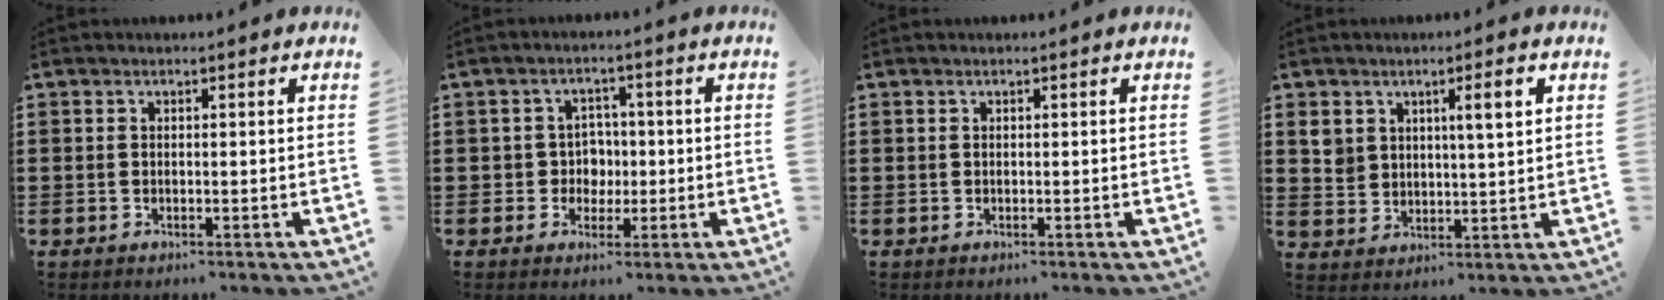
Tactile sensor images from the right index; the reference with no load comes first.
{"total": 3.7, "force": [-0.4, 3.5, 1.1], "torque": [-0.038, 0.007, -0.012]}
{"total": 0.0}
{"total": 5.4, "force": [2.4, 2.9, 3.8], "torque": [-0.073, 0.006, 0.038]}